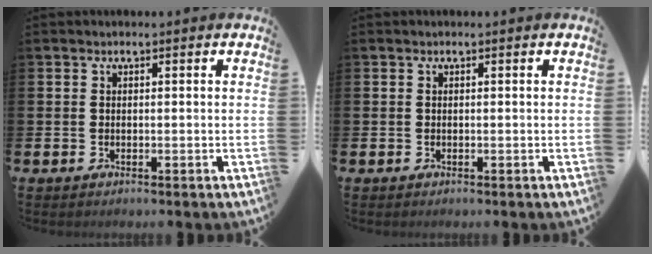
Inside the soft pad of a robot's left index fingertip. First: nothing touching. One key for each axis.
{"total": 0.0}